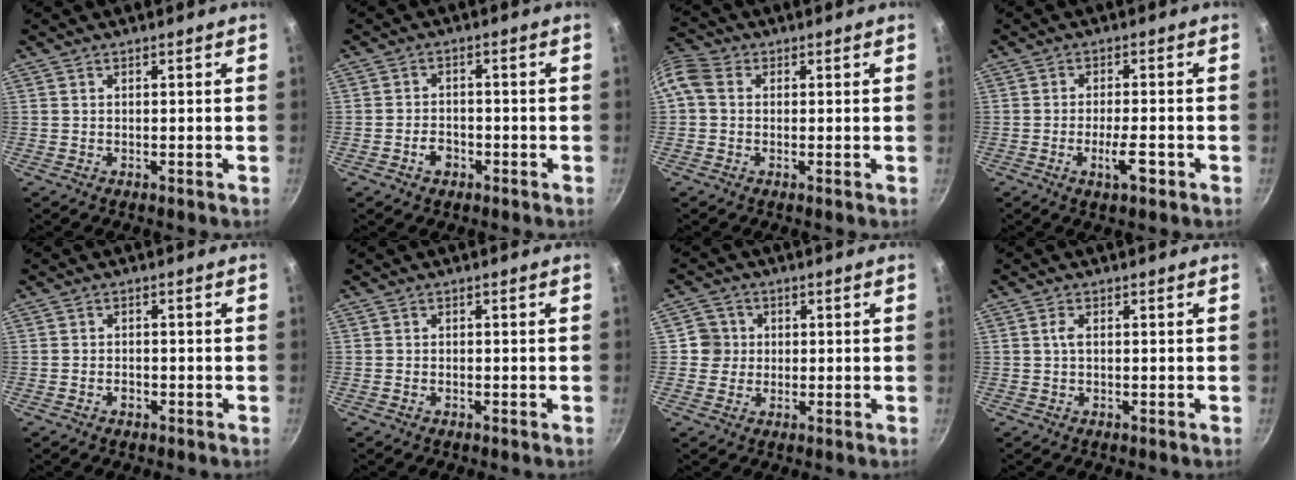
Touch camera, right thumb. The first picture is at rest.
{"total": 3.5, "force": [-1.8, 2.5, 1.7], "torque": [-0.017, 0.020, -0.030]}
{"total": 8.4, "force": [0.6, 6.8, 4.9], "torque": [-0.119, 0.026, -0.004]}
{"total": 5.2, "force": [-2.2, 1.5, 4.5], "torque": [-0.069, 0.011, -0.037]}
{"total": 1.7, "force": [-0.9, 1.2, 0.7], "torque": [-0.011, 0.012, -0.014]}
{"total": 0.7, "force": [-0.5, 0.5, 0.3], "torque": [-0.012, 0.007, -0.011]}
{"total": 4.2, "force": [0.2, 4.1, 0.6], "torque": [0.024, 0.007, -0.005]}
{"total": 1.4, "force": [0.2, 0.7, 1.3], "torque": [-0.027, 0.003, 0.002]}